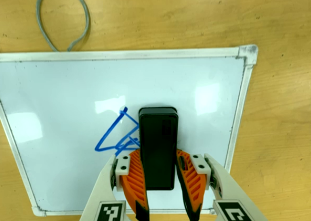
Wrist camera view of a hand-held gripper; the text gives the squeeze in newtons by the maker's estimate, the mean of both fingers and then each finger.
{"total": 10.4, "left": 10.0, "right": 10.8}